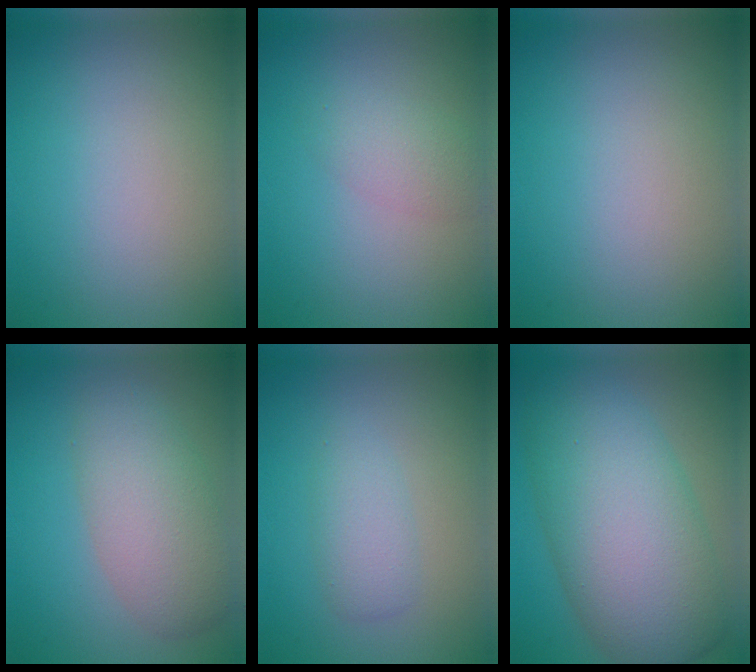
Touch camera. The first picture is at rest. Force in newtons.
{"total": 2.2, "press": 2.2, "slide": 0.2}
{"total": 0.0}
{"total": 5.5, "press": 5.5, "slide": 0.1}
{"total": 2.3, "press": 2.3, "slide": 0.1}
{"total": 11.8, "press": 11.7, "slide": 0.5}